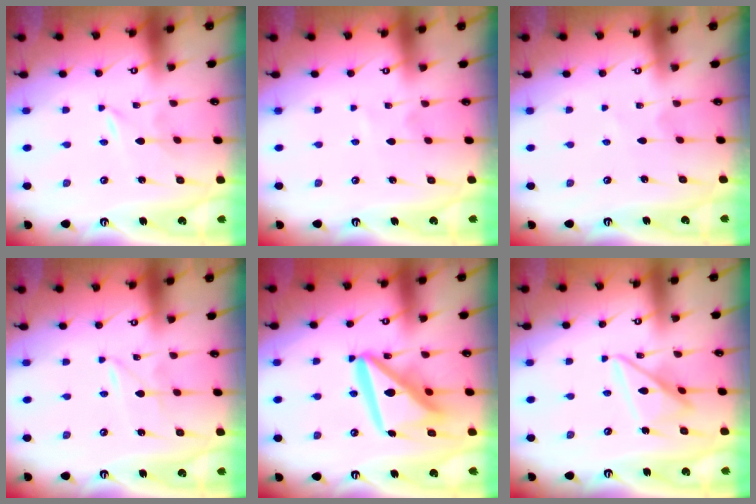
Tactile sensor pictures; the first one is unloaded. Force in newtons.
{"total": 2.1, "press": 2.1, "slide": 0.2}
{"total": 2.3, "press": 2.3, "slide": 0.3}
{"total": 2.7, "press": 2.7, "slide": 0.2}
{"total": 17.9, "press": 17.8, "slide": 2.2}
{"total": 12.2, "press": 12.1, "slide": 1.1}